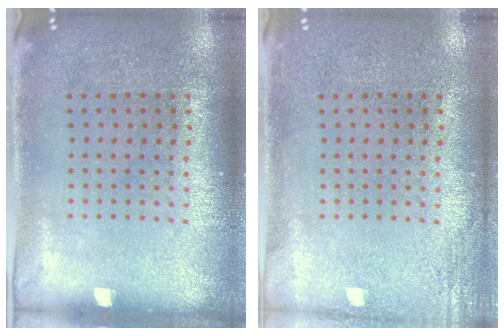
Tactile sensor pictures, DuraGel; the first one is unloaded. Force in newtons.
{"total": 1.8, "press": 1.8, "slide": 0.2}